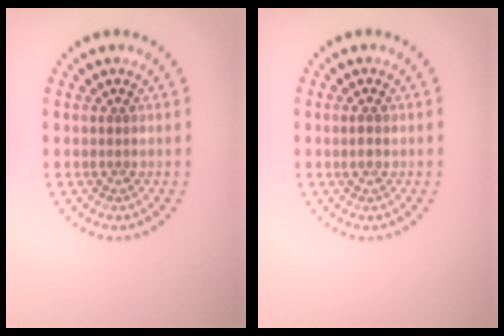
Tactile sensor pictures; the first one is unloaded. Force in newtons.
{"total": 0.9, "press": 0.9, "slide": 0.3}